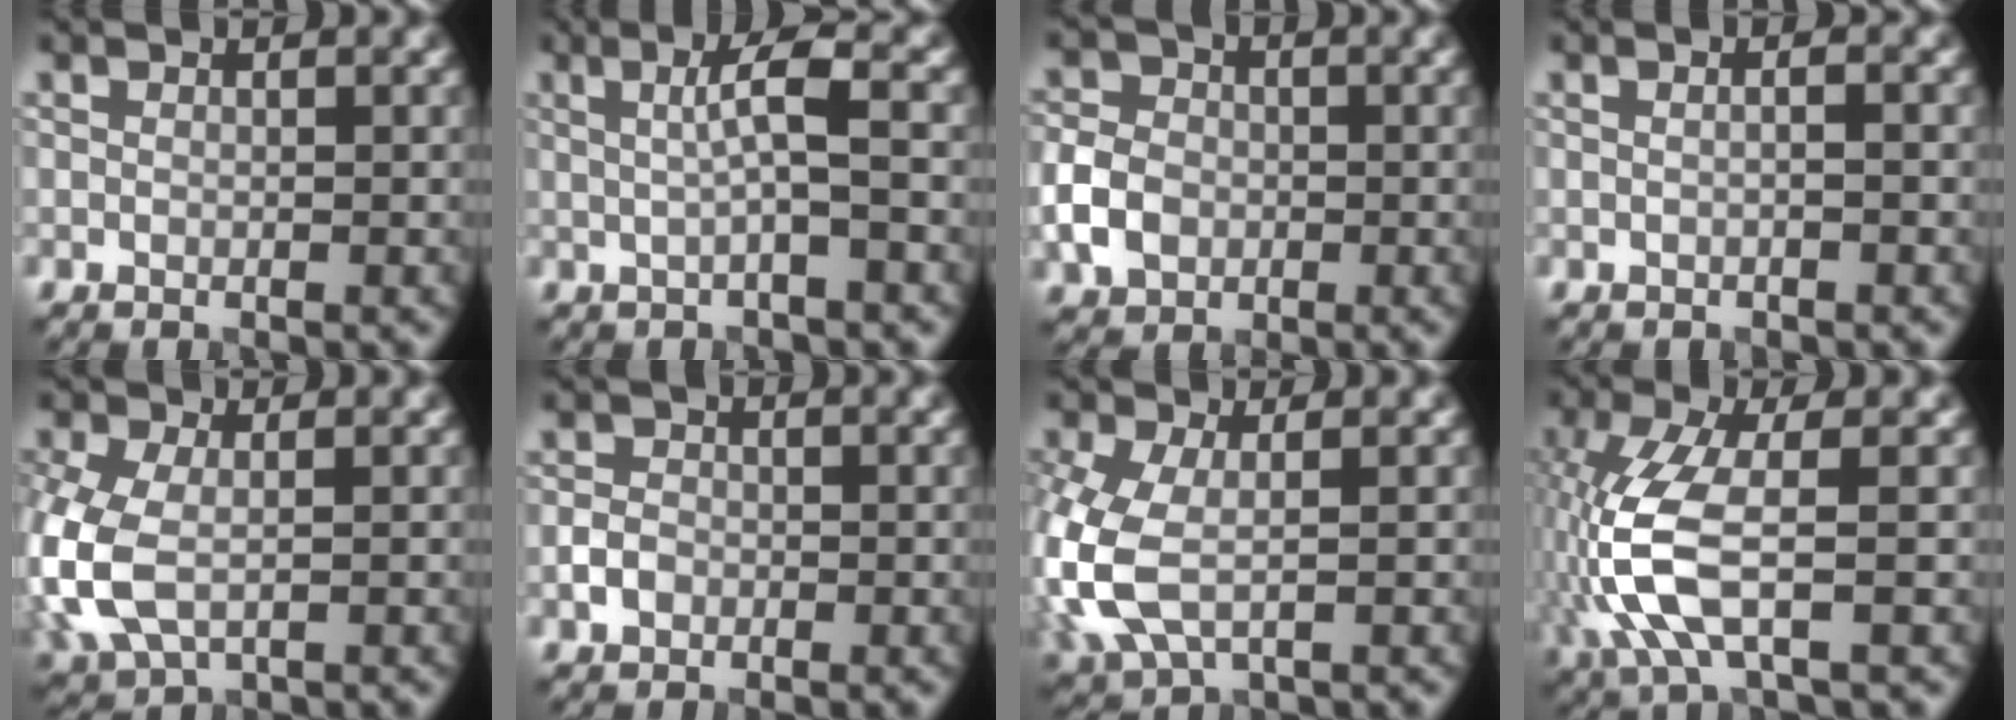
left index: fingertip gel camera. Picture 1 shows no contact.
{"total": 3.5, "force": [0.3, 0.5, 3.5], "torque": [-0.062, 0.005, 0.001]}
{"total": 4.1, "force": [-1.1, 3.3, 2.2], "torque": [-0.046, 0.003, -0.028]}
{"total": 1.3, "force": [0.2, 0.4, 1.2], "torque": [-0.008, -0.008, -0.006]}
{"total": 7.2, "force": [-1.2, 4.6, 5.4], "torque": [-0.149, -0.009, -0.028]}
{"total": 1.7, "force": [-0.6, 1.3, 0.8], "torque": [-0.012, 0.001, -0.016]}
{"total": 6.7, "force": [-0.7, 3.9, 5.4], "torque": [-0.146, -0.006, -0.018]}
{"total": 6.7, "force": [-1.5, 2.4, 6.0], "torque": [-0.157, -0.001, -0.029]}